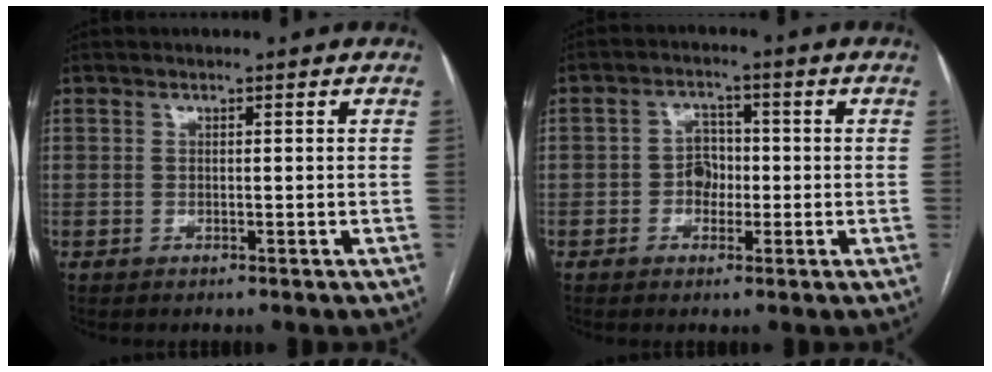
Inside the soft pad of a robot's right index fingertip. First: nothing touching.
{"total": 3.8, "force": [-0.7, 3.0, 2.2], "torque": [-0.033, 0.012, -0.014]}